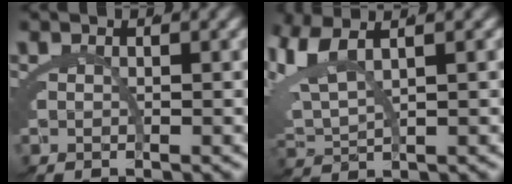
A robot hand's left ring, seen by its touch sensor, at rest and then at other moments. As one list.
[{"total": 3.8, "force": [2.6, 1.1, 2.6], "torque": [-0.088, 0.000, 0.061]}]